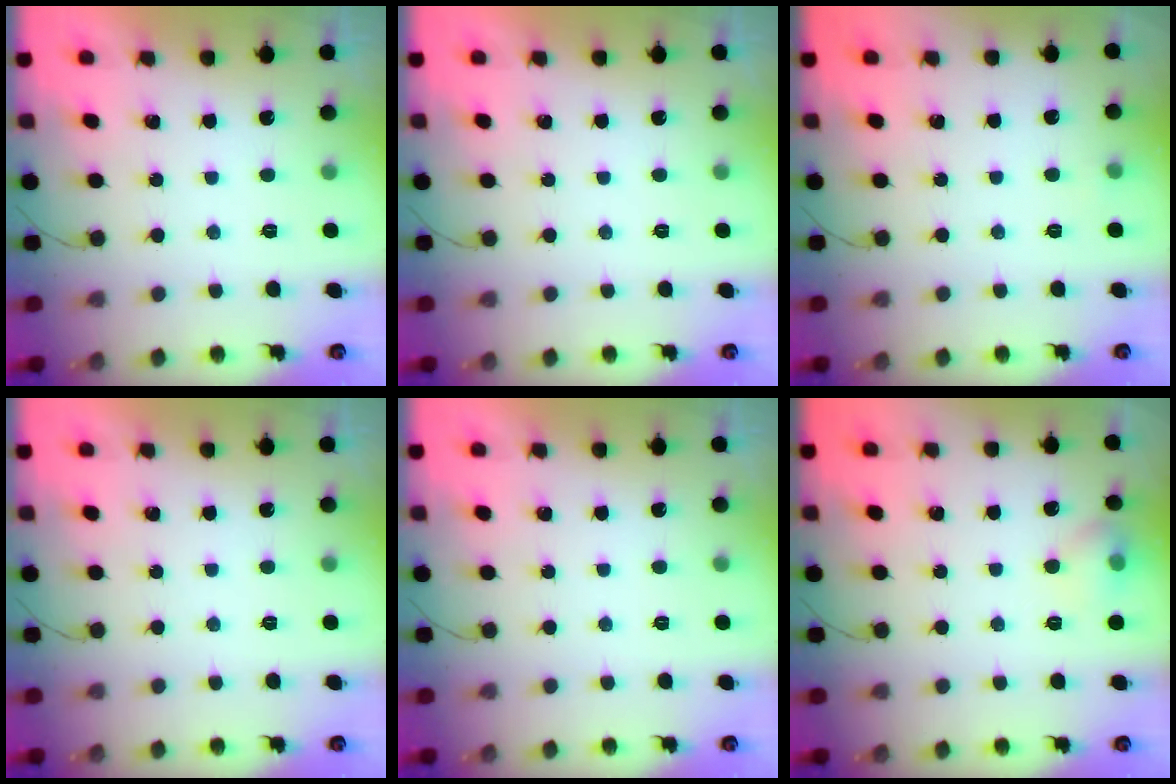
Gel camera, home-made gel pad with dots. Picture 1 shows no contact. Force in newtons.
{"total": 0.0}
{"total": 3.3, "press": 3.1, "slide": 1.1}
{"total": 0.0}
{"total": 0.0}
{"total": 6.5, "press": 6.2, "slide": 1.7}